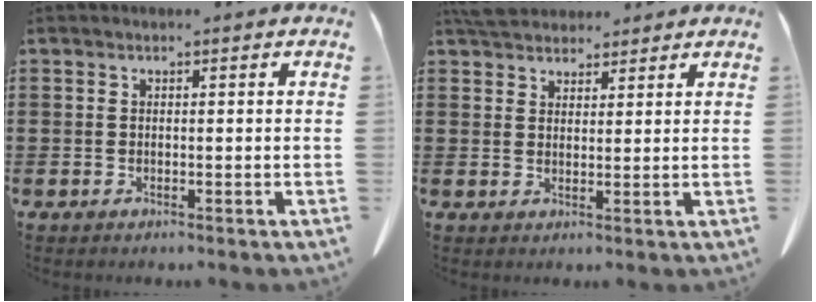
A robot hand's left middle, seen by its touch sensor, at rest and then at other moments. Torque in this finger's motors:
{"motor_torque": [0.34, 0.22, 0.12, 0.05]}